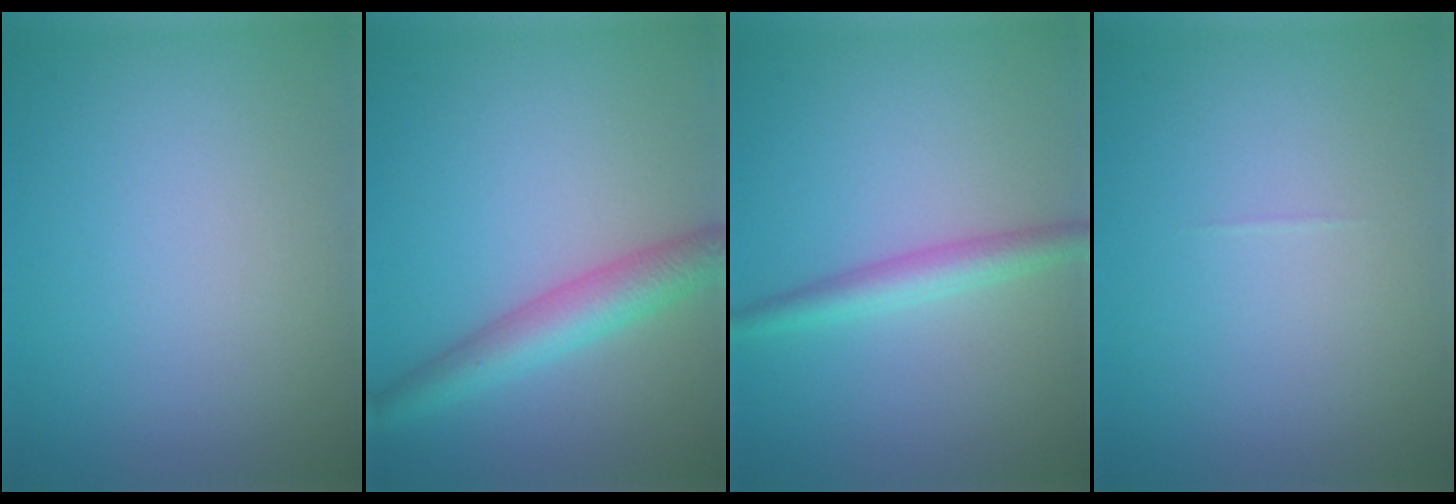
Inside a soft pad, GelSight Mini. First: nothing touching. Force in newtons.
{"total": 4.2, "press": 4.2, "slide": 0.2}
{"total": 2.7, "press": 2.7, "slide": 0.0}
{"total": 0.0}